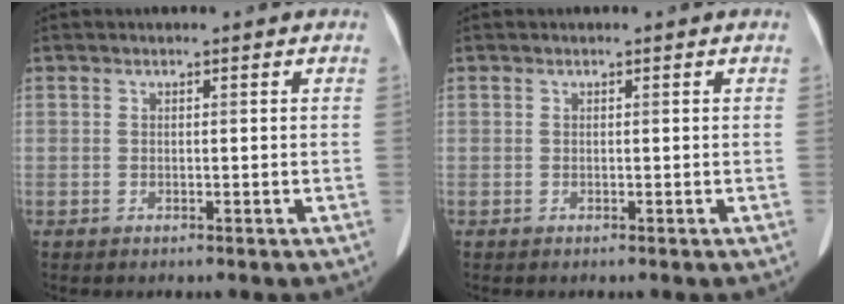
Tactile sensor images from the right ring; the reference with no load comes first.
{"total": 0.0}